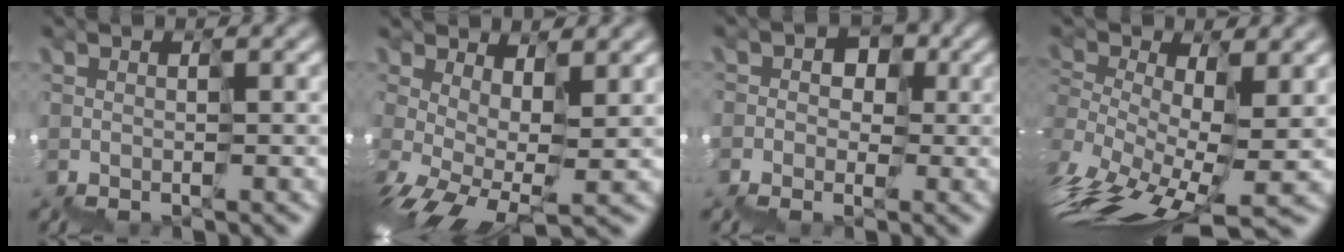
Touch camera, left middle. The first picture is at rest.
{"total": 2.8, "force": [-0.8, 1.1, 2.5], "torque": [-0.068, 0.001, -0.014]}
{"total": 5.2, "force": [-0.2, 4.8, 2.0], "torque": [-0.025, 0.014, -0.018]}
{"total": 6.6, "force": [-3.3, 2.8, 5.0], "torque": [-0.123, -0.008, -0.067]}